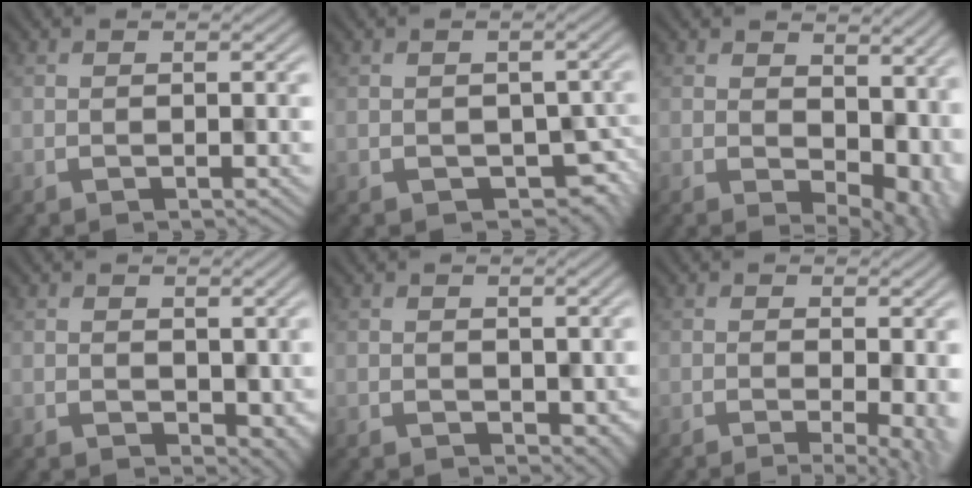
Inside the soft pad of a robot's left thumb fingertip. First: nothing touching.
{"total": 3.9, "force": [-1.6, 2.9, 1.9], "torque": [-0.020, -0.015, -0.010]}
{"total": 7.7, "force": [0.6, 5.3, 5.6], "torque": [-0.068, -0.027, 0.028]}
{"total": 2.2, "force": [0.2, 1.9, 1.1], "torque": [-0.012, -0.018, 0.018]}
{"total": 2.1, "force": [-0.1, 1.8, 0.9], "torque": [-0.012, -0.012, 0.015]}
{"total": 4.4, "force": [-1.3, 1.1, 4.1], "torque": [-0.049, -0.009, -0.003]}